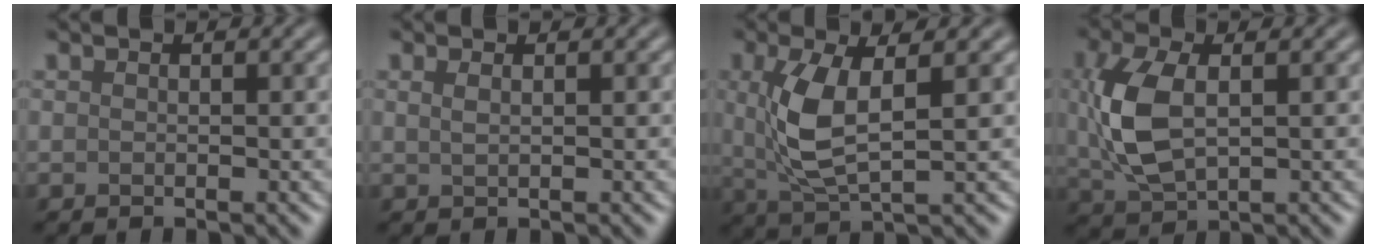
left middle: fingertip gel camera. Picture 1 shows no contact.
{"total": 1.1, "force": [0.6, 0.4, 0.8], "torque": [-0.013, 0.000, 0.008]}
{"total": 5.6, "force": [0.9, 2.1, 5.2], "torque": [-0.121, -0.003, 0.022]}
{"total": 6.3, "force": [0.8, 3.5, 5.2], "torque": [-0.129, 0.004, 0.021]}